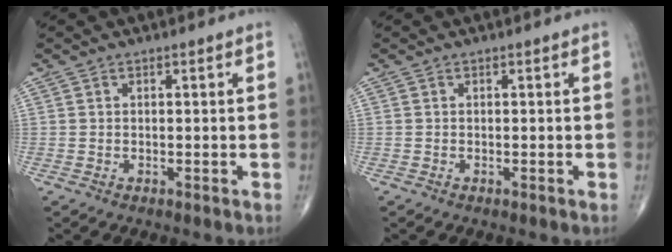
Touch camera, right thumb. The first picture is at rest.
{"total": 0.0}